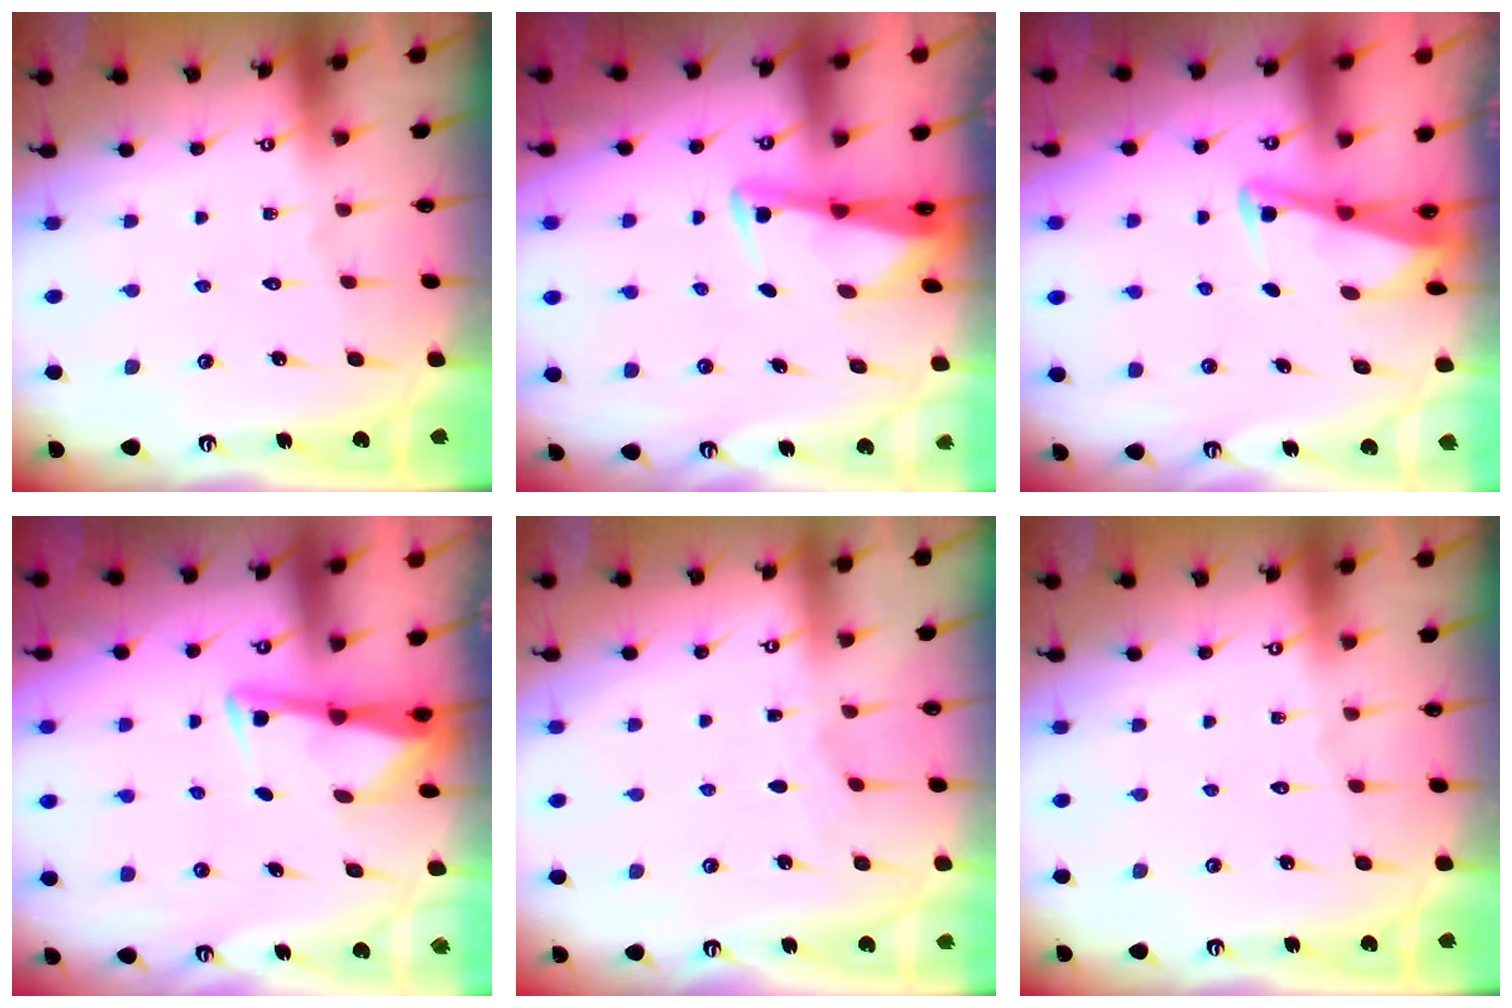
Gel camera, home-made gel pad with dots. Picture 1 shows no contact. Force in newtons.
{"total": 2.5, "press": 2.5, "slide": 0.5}
{"total": 2.7, "press": 2.7, "slide": 0.3}
{"total": 3.0, "press": 3.0, "slide": 0.3}
{"total": 2.4, "press": 2.4, "slide": 0.2}
{"total": 0.0}